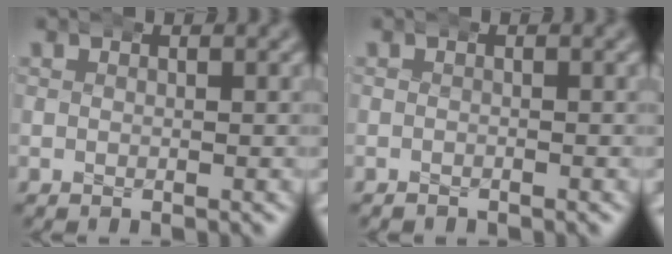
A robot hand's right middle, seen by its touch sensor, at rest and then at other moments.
{"total": 0.7, "force": [-0.6, -0.2, -0.1], "torque": [0.003, 0.001, -0.010]}